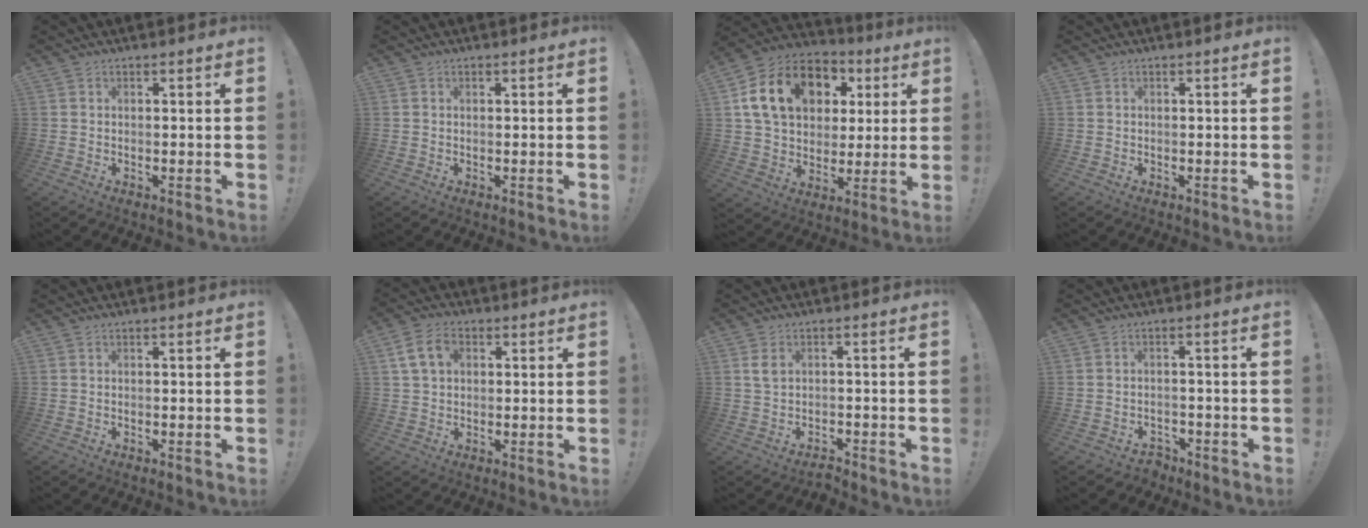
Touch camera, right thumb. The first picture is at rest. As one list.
[{"total": 0.0}, {"total": 19.9, "force": [6.9, 14.5, 11.8], "torque": [-0.197, -0.009, 0.135]}, {"total": 0.9, "force": [-0.1, 0.8, -0.2], "torque": [0.003, 0.002, -0.002]}, {"total": 0.0}, {"total": 9.0, "force": [2.9, 6.1, 5.9], "torque": [-0.104, 0.005, 0.057]}, {"total": 2.8, "force": [-0.7, 1.7, 2.0], "torque": [-0.044, 0.003, -0.015]}, {"total": 2.4, "force": [-1.5, 1.6, 0.9], "torque": [-0.012, 0.001, -0.027]}]